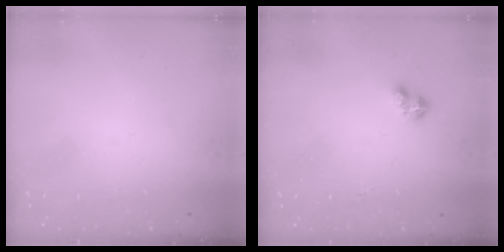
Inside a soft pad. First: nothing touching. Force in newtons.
{"total": 2.7, "press": 2.7, "slide": 0.5}